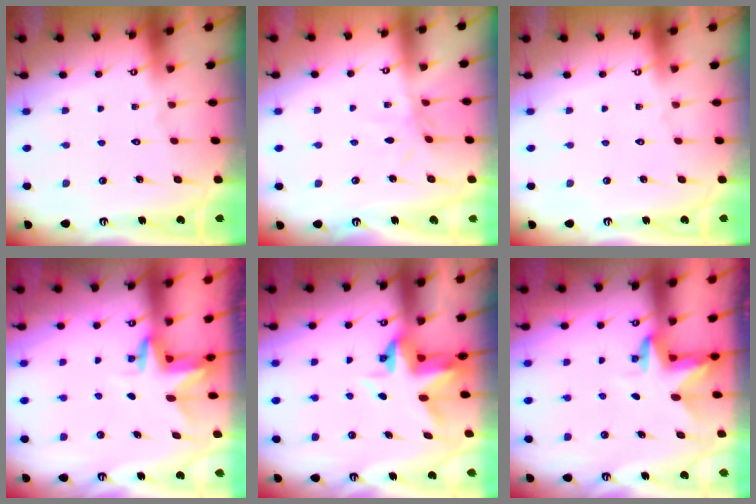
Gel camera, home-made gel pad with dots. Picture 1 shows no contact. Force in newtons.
{"total": 3.5, "press": 3.5, "slide": 0.3}
{"total": 0.0}
{"total": 3.2, "press": 3.2, "slide": 0.3}
{"total": 4.5, "press": 4.5, "slide": 0.4}
{"total": 3.4, "press": 3.4, "slide": 0.2}